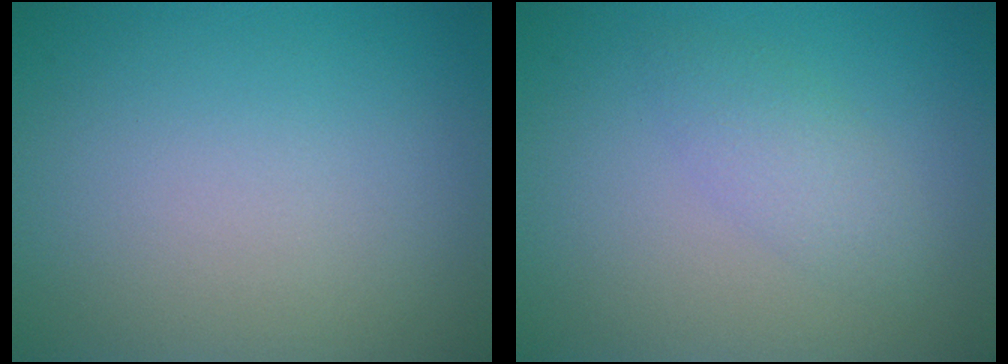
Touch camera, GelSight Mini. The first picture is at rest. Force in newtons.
{"total": 2.0, "press": 2.0, "slide": 0.1}